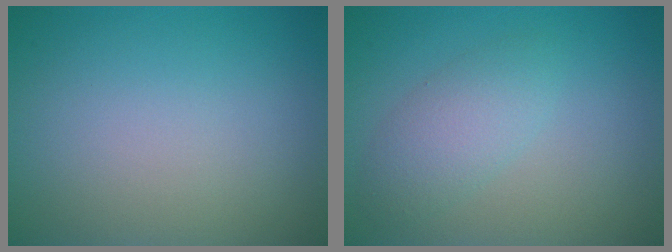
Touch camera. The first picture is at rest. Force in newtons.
{"total": 2.8, "press": 2.8, "slide": 0.1}